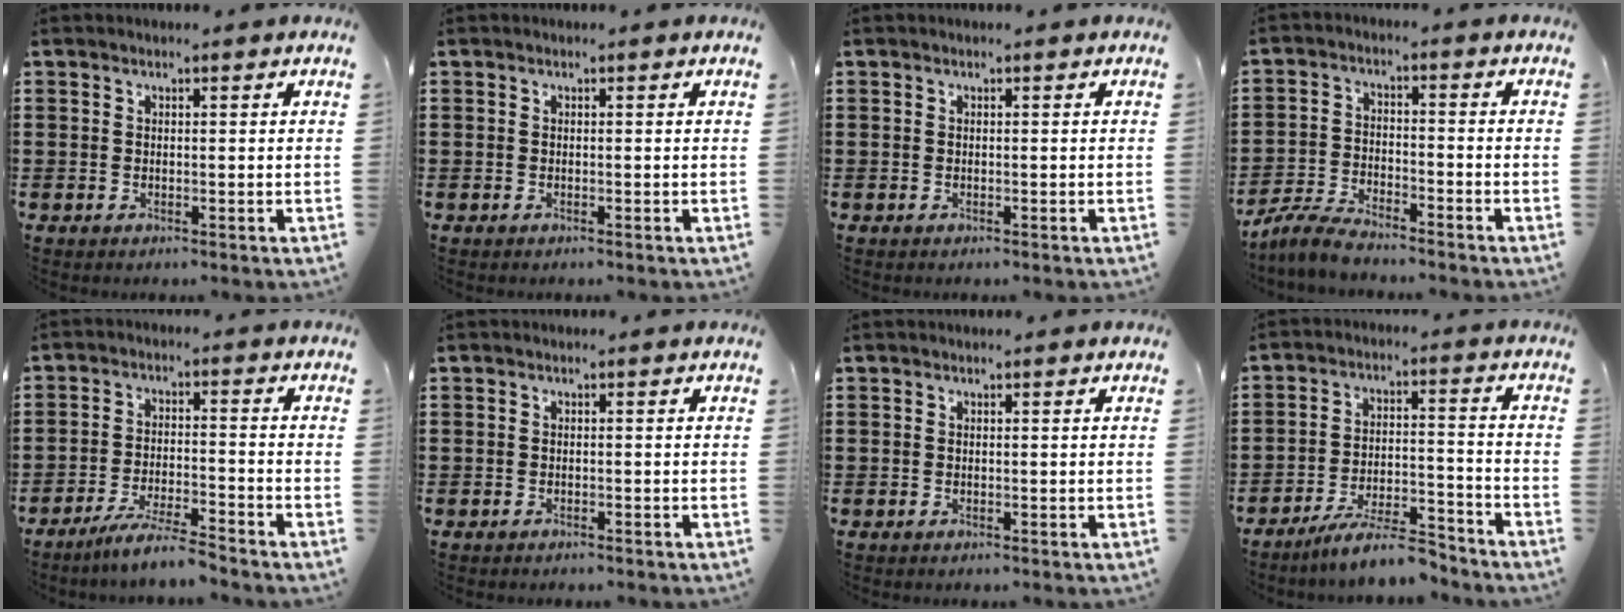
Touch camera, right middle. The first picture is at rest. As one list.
[{"total": 0.0}, {"total": 0.0}, {"total": 5.2, "force": [-5.0, 0.4, 1.4], "torque": [-0.046, -0.007, -0.102]}, {"total": 5.9, "force": [-5.4, -0.2, 2.3], "torque": [-0.051, -0.012, -0.102]}, {"total": 0.7, "force": [-0.7, 0.1, 0.1], "torque": [-0.004, -0.002, -0.015]}, {"total": 0.0}, {"total": 8.6, "force": [-7.7, 0.9, 3.9], "torque": [-0.071, 0.009, -0.144]}]